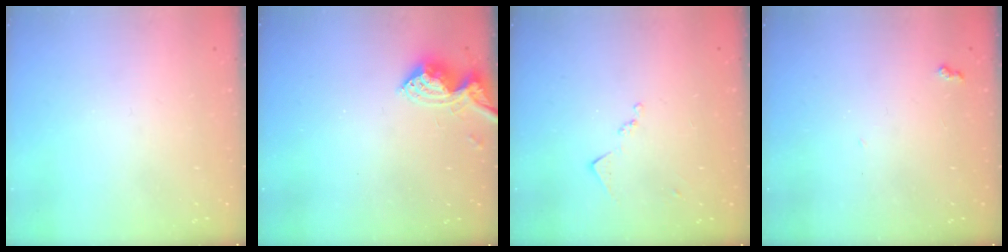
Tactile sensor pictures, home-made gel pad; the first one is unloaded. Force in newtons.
{"total": 9.2, "press": 9.2, "slide": 0.6}
{"total": 9.3, "press": 9.3, "slide": 1.0}
{"total": 5.1, "press": 5.1, "slide": 0.6}